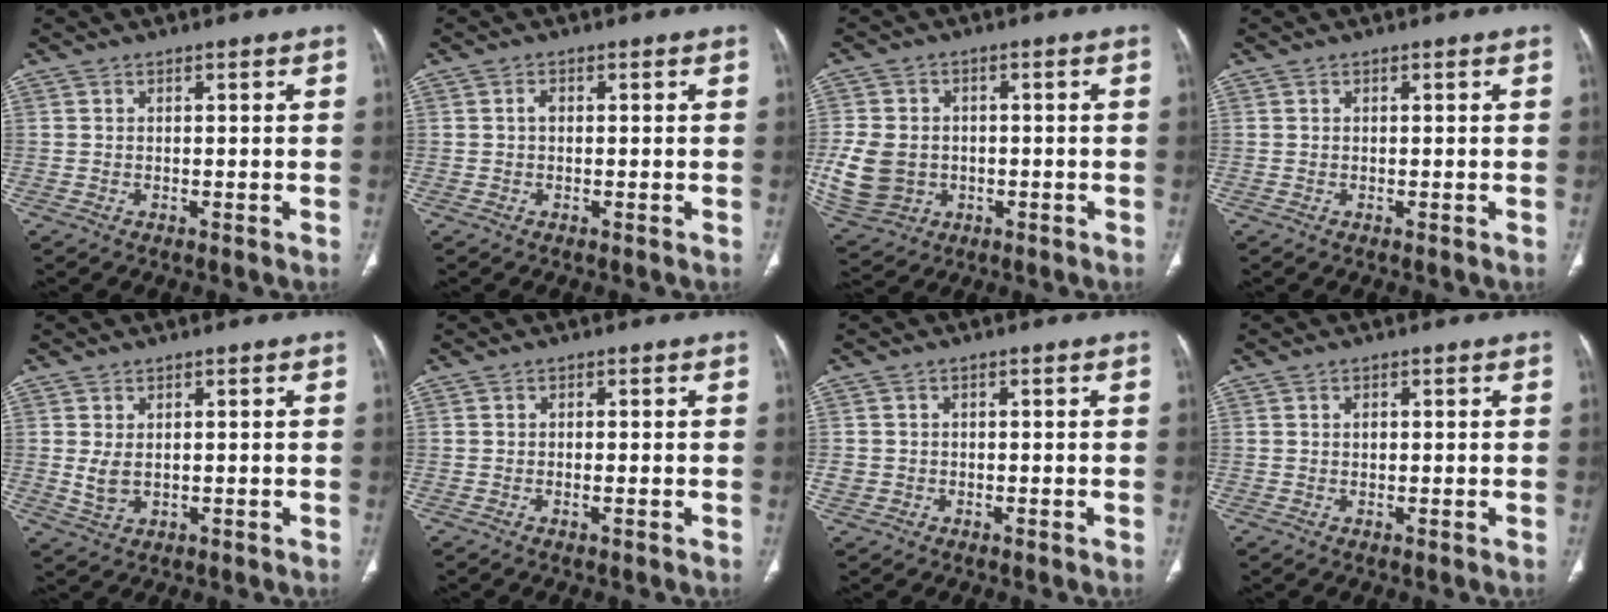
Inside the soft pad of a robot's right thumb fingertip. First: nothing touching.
{"total": 1.0, "force": [0.0, 0.7, 0.8], "torque": [-0.012, 0.002, -0.003]}
{"total": 11.0, "force": [-1.4, 9.2, 6.0], "torque": [-0.117, 0.005, -0.010]}
{"total": 0.0}
{"total": 3.2, "force": [0.3, 2.1, 2.4], "torque": [-0.043, -0.006, 0.014]}
{"total": 0.9, "force": [-0.3, 0.2, 0.8], "torque": [-0.016, 0.002, -0.006]}
{"total": 2.2, "force": [-0.4, 2.1, 0.6], "torque": [-0.003, 0.007, -0.005]}
{"total": 1.0, "force": [0.2, 0.7, 0.7], "torque": [-0.008, 0.001, 0.002]}